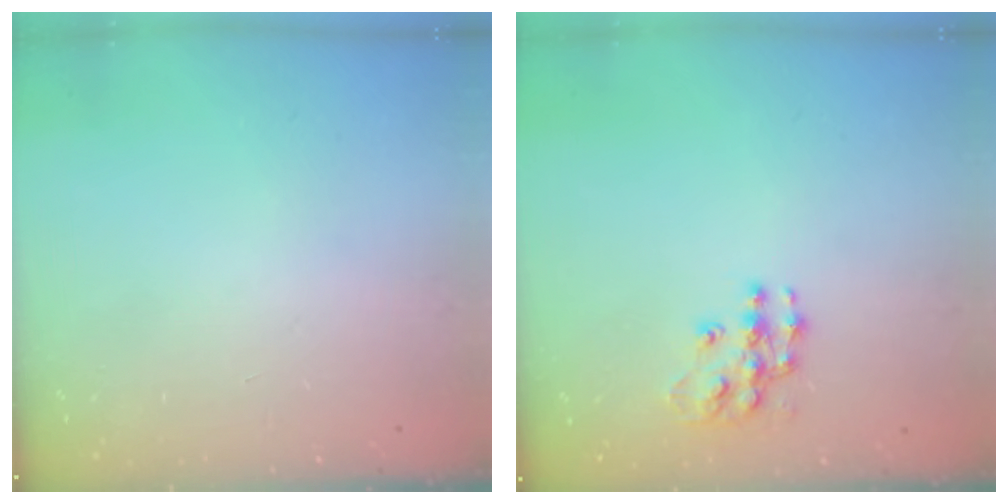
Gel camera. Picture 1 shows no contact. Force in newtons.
{"total": 10.4, "press": 10.4, "slide": 0.5}